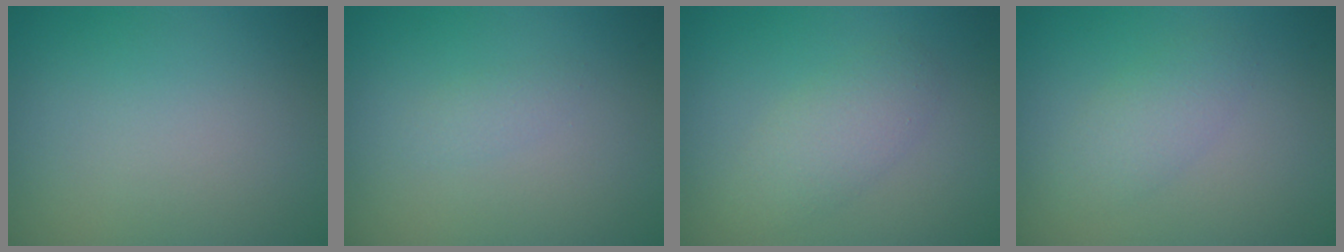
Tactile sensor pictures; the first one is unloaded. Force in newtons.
{"total": 0.9, "press": 0.9, "slide": 0.1}
{"total": 2.8, "press": 2.8, "slide": 0.0}
{"total": 2.2, "press": 2.2, "slide": 0.1}